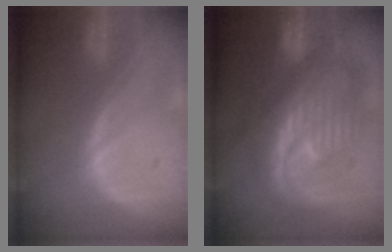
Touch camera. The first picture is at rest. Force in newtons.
{"total": 12.4, "press": 12.3, "slide": 1.3}